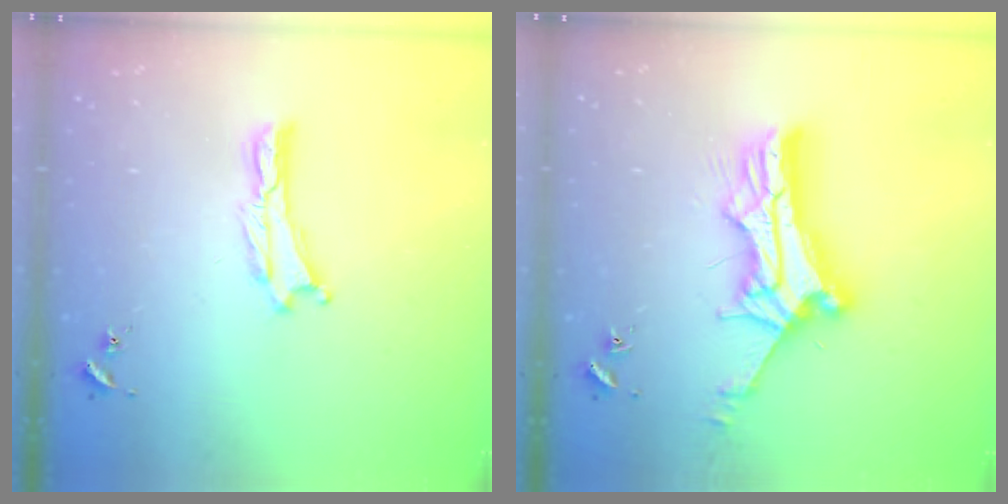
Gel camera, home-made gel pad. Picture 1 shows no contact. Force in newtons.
{"total": 11.6, "press": 11.6, "slide": 1.1}